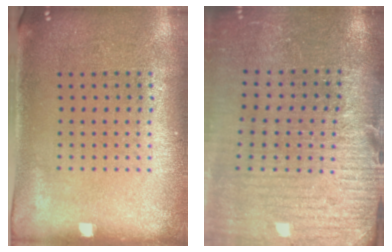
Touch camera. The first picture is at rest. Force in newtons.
{"total": 4.0, "press": 3.6, "slide": 1.9}